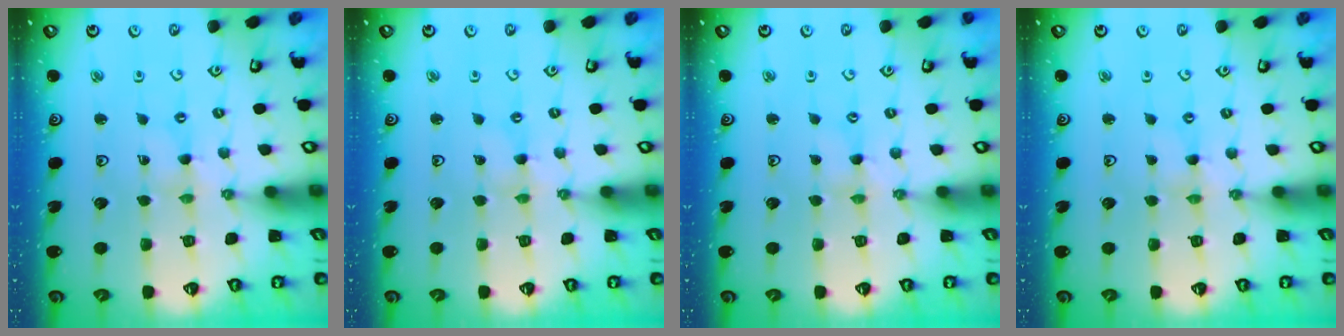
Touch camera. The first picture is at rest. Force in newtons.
{"total": 0.0}
{"total": 1.1, "press": 1.1, "slide": 0.1}
{"total": 0.0}